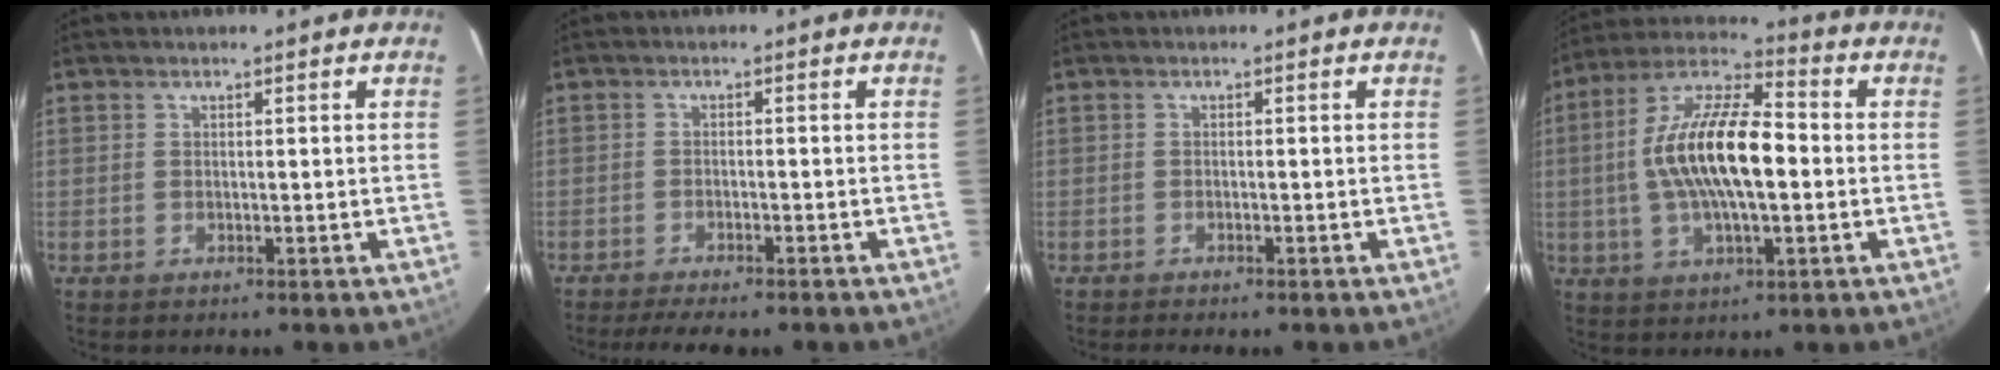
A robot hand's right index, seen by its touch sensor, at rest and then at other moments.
{"total": 6.8, "force": [-5.8, 1.1, 3.4], "torque": [-0.079, -0.018, -0.091]}
{"total": 1.3, "force": [-1.2, 0.2, 0.5], "torque": [-0.017, -0.002, -0.021]}
{"total": 16.6, "force": [-0.6, 5.9, 15.5], "torque": [-0.297, 0.013, -0.019]}